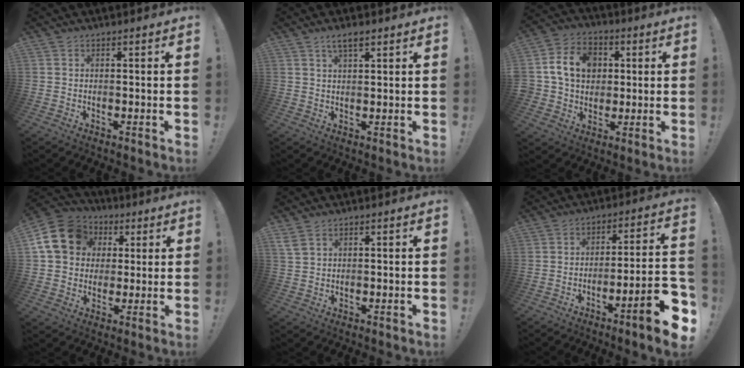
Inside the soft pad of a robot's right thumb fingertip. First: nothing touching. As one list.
[{"total": 4.0, "force": [2.4, 1.2, 2.9], "torque": [-0.050, -0.009, 0.041]}, {"total": 14.2, "force": [2.9, 12.0, 7.2], "torque": [-0.109, 0.009, 0.063]}, {"total": 15.9, "force": [4.1, 13.2, 7.8], "torque": [-0.135, 0.000, 0.085]}, {"total": 2.7, "force": [1.6, 1.2, 1.9], "torque": [-0.045, 0.001, 0.034]}, {"total": 12.8, "force": [-6.9, 0.9, 10.7], "torque": [-0.155, 0.034, -0.107]}]